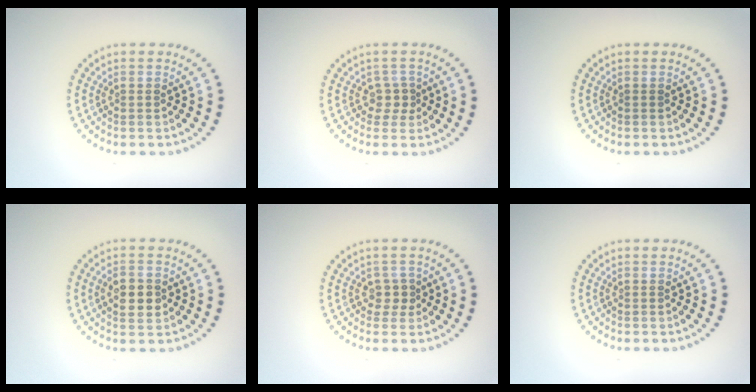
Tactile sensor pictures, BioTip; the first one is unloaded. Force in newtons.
{"total": 1.7, "press": 1.2, "slide": 1.2}
{"total": 0.0}
{"total": 2.8, "press": 2.8, "slide": 0.1}
{"total": 1.6, "press": 1.3, "slide": 0.9}
{"total": 0.0}